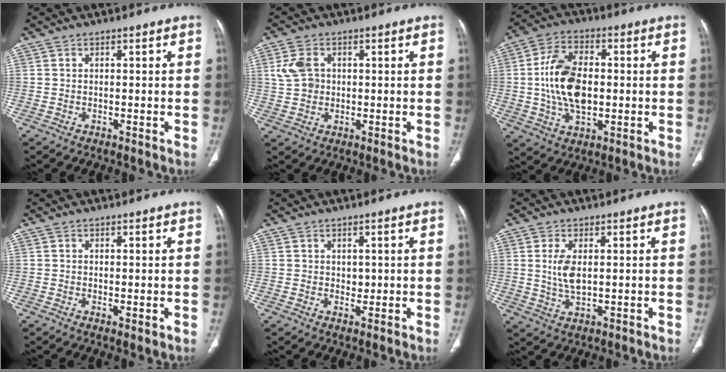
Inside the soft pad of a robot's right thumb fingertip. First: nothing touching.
{"total": 5.3, "force": [1.1, 4.0, 3.3], "torque": [-0.061, 0.004, 0.023]}
{"total": 13.7, "force": [0.1, 8.0, 11.1], "torque": [-0.202, 0.009, 0.004]}
{"total": 1.1, "force": [-0.1, 0.4, 1.1], "torque": [-0.023, -0.007, 0.000]}
{"total": 1.4, "force": [0.5, 1.0, 0.8], "torque": [-0.005, -0.004, 0.011]}
{"total": 5.2, "force": [1.0, 2.4, 4.5], "torque": [-0.098, -0.010, 0.024]}